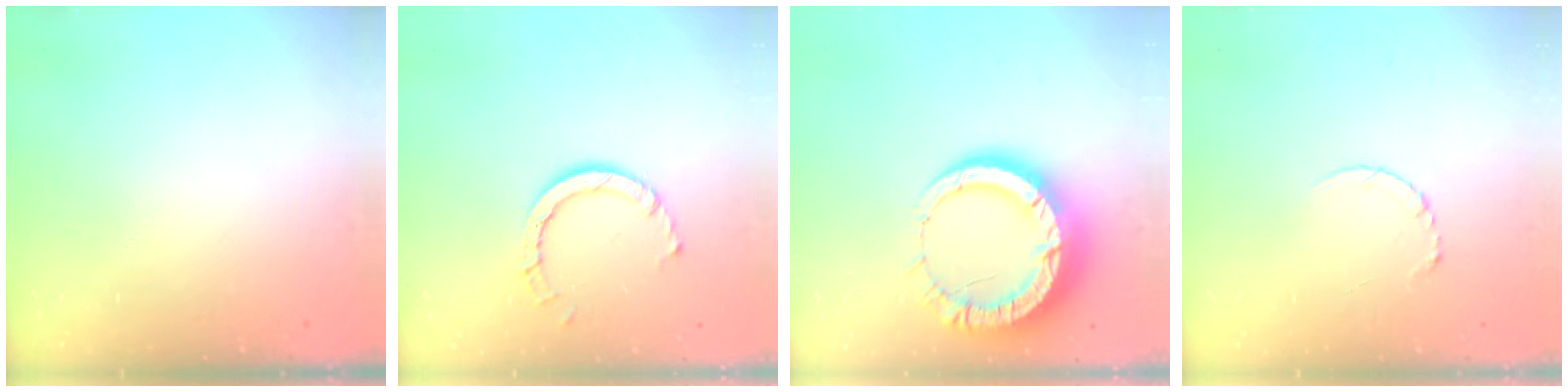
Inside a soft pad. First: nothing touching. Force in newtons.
{"total": 5.8, "press": 5.8, "slide": 0.2}
{"total": 16.1, "press": 16.1, "slide": 1.6}
{"total": 3.8, "press": 3.8, "slide": 0.3}